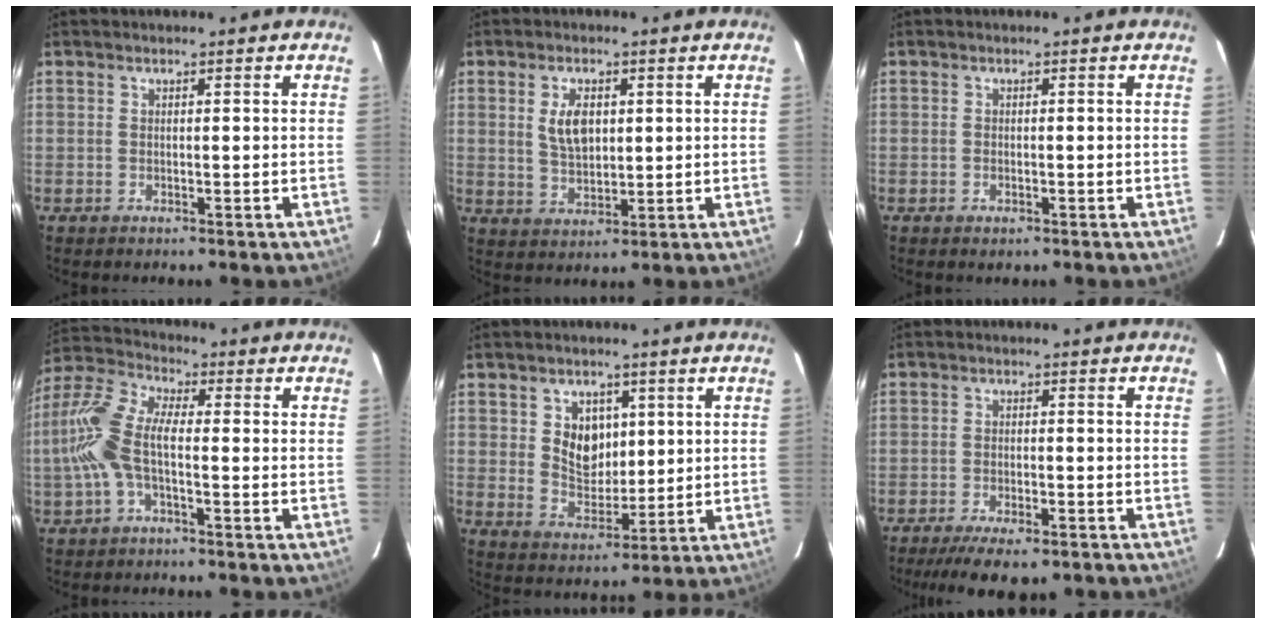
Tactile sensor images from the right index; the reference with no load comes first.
{"total": 6.1, "force": [1.5, 3.4, 4.8], "torque": [-0.089, 0.004, 0.033]}
{"total": 1.1, "force": [-0.7, 0.7, 0.5], "torque": [-0.009, -0.002, -0.010]}
{"total": 10.3, "force": [-2.0, 3.8, 9.3], "torque": [-0.217, 0.014, -0.043]}
{"total": 7.4, "force": [2.1, 5.8, 4.1], "torque": [-0.069, 0.004, 0.048]}
{"total": 10.7, "force": [-8.3, 3.1, 6.0], "torque": [-0.132, -0.026, -0.128]}